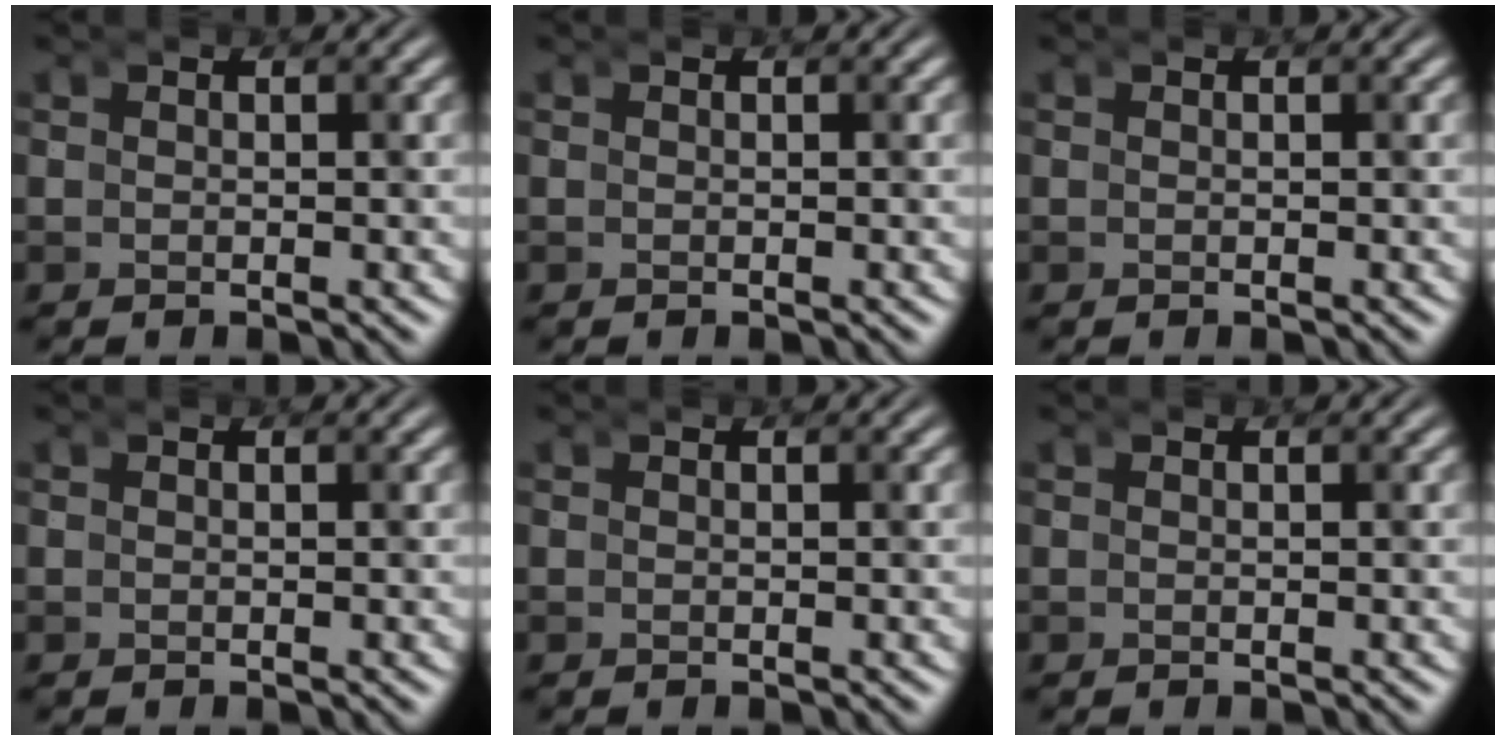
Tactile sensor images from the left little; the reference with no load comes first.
{"total": 0.0}
{"total": 0.0}
{"total": 0.0}
{"total": 0.0}
{"total": 0.0}